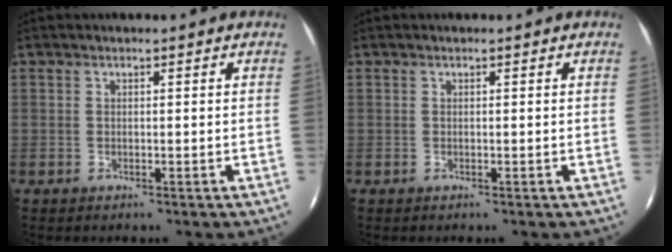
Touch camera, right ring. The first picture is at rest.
{"total": 0.0}